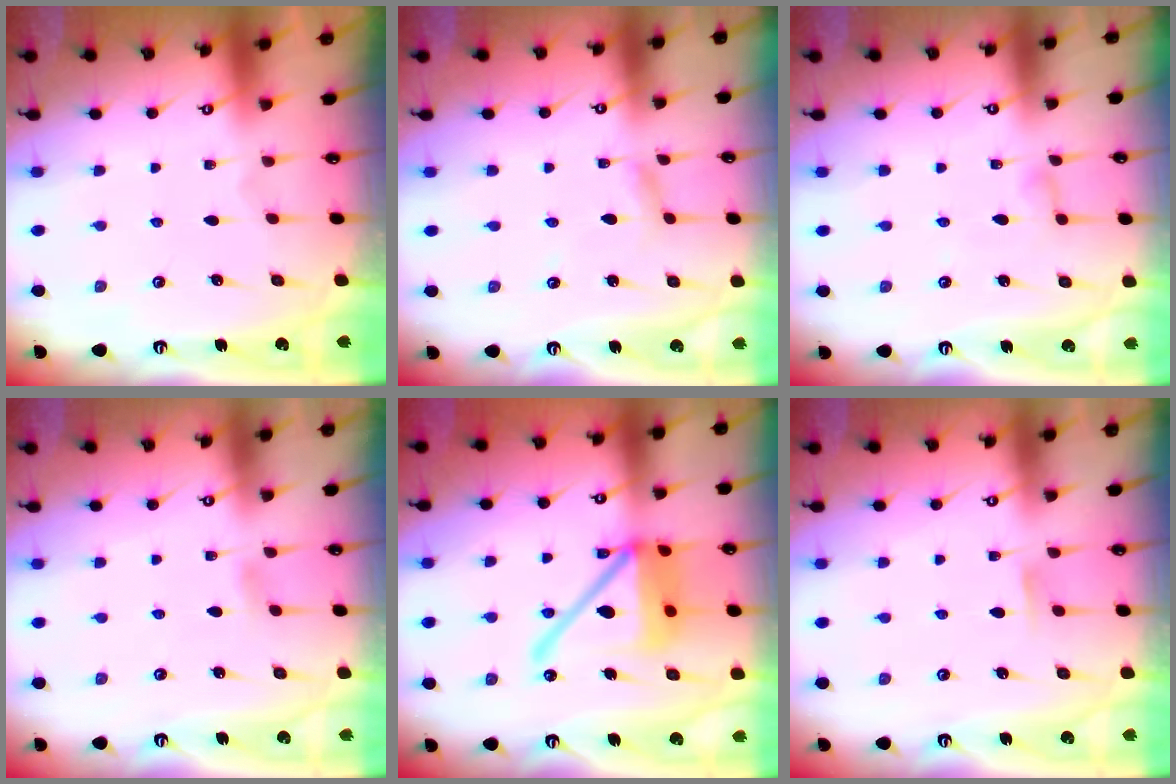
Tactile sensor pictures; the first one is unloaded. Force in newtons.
{"total": 2.6, "press": 2.6, "slide": 0.2}
{"total": 4.9, "press": 4.9, "slide": 0.6}
{"total": 2.8, "press": 2.8, "slide": 0.3}
{"total": 18.1, "press": 17.9, "slide": 2.6}
{"total": 4.3, "press": 4.3, "slide": 0.7}